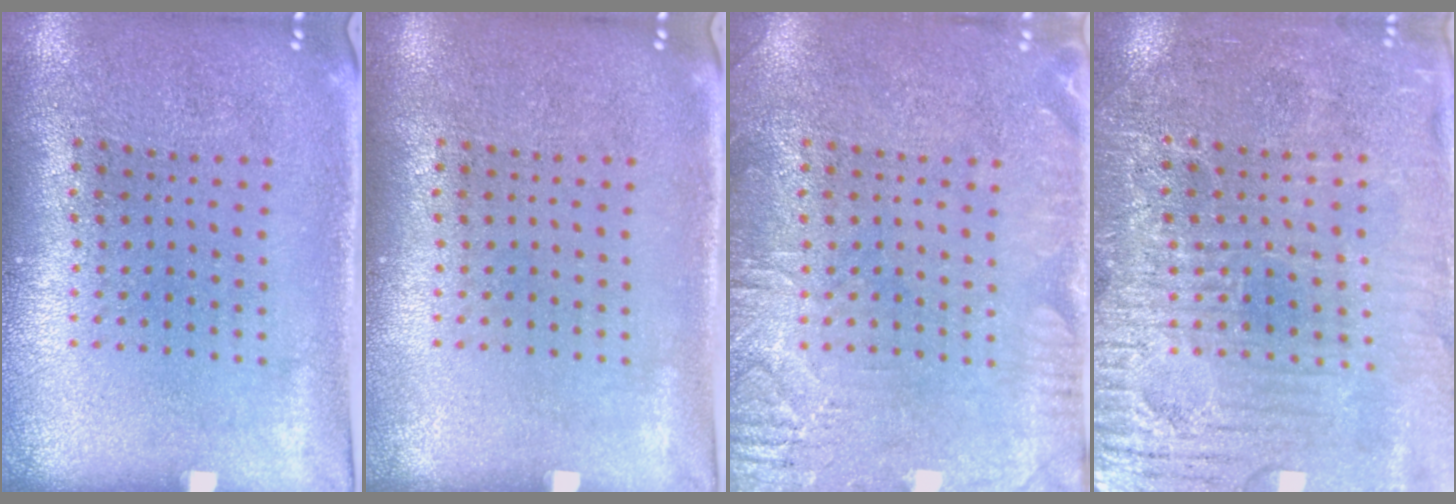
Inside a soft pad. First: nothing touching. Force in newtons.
{"total": 0.0}
{"total": 3.1, "press": 3.1, "slide": 0.4}
{"total": 3.5, "press": 3.4, "slide": 0.8}